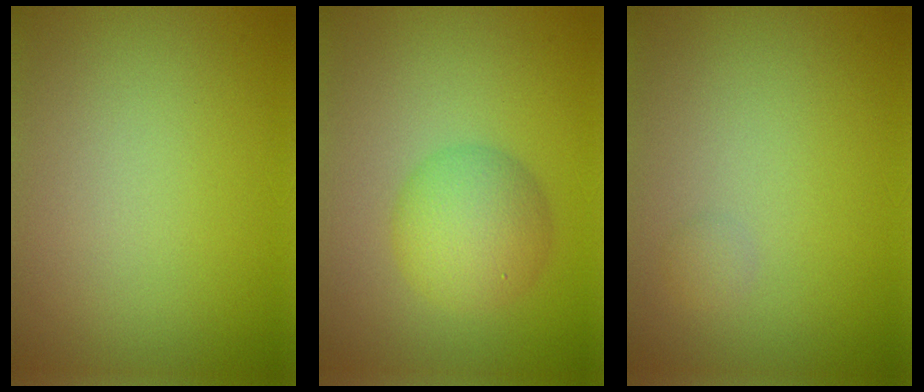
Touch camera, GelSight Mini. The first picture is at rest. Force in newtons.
{"total": 3.5, "press": 3.5, "slide": 0.1}
{"total": 0.6, "press": 0.6, "slide": 0.0}